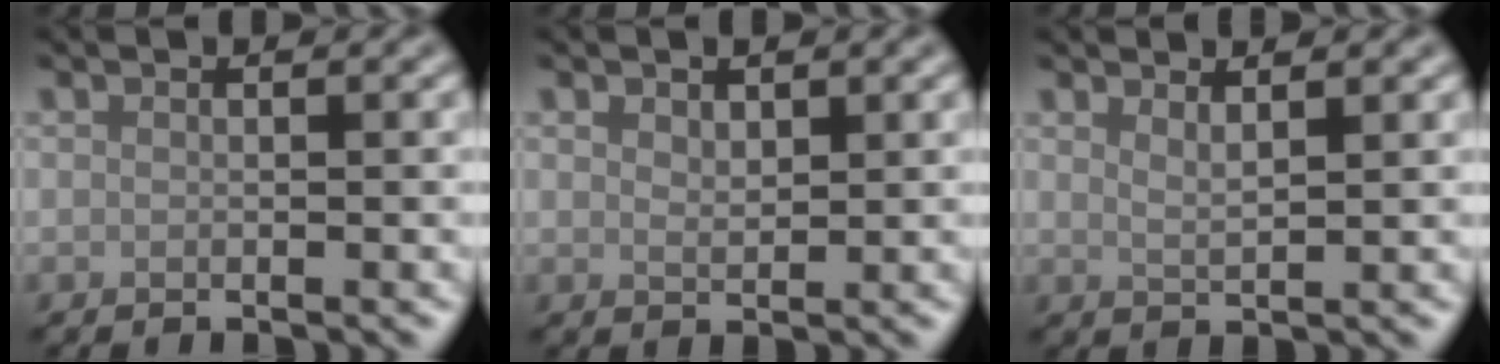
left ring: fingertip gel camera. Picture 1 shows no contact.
{"total": 1.4, "force": [0.9, 0.7, 0.8], "torque": [-0.016, -0.001, 0.020]}
{"total": 1.7, "force": [1.3, 0.5, 1.0], "torque": [-0.012, -0.001, 0.021]}